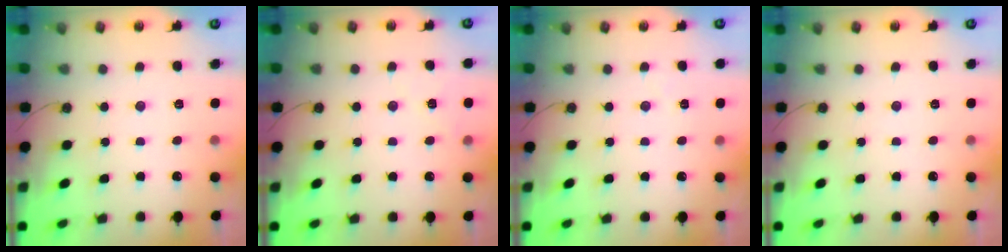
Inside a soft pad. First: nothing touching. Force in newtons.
{"total": 5.8, "press": 5.1, "slide": 2.8}
{"total": 1.6, "press": 1.4, "slide": 0.6}
{"total": 0.0}